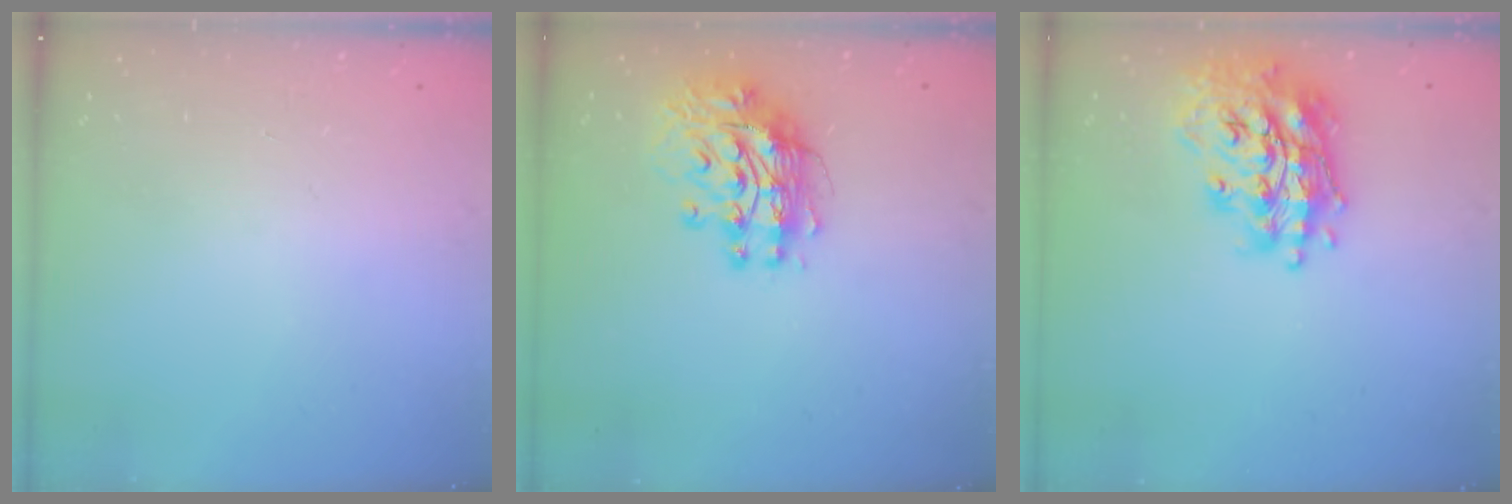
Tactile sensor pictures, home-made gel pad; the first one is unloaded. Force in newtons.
{"total": 12.3, "press": 12.2, "slide": 1.1}
{"total": 19.9, "press": 19.8, "slide": 2.1}